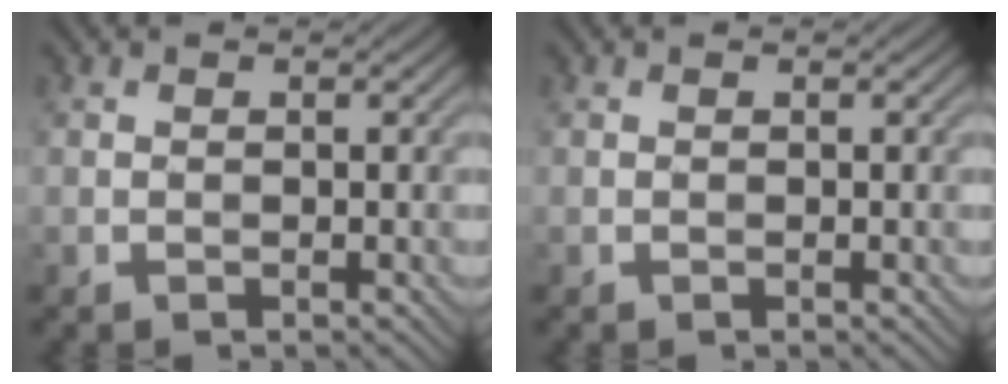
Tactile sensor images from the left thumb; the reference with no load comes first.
{"total": 0.0}